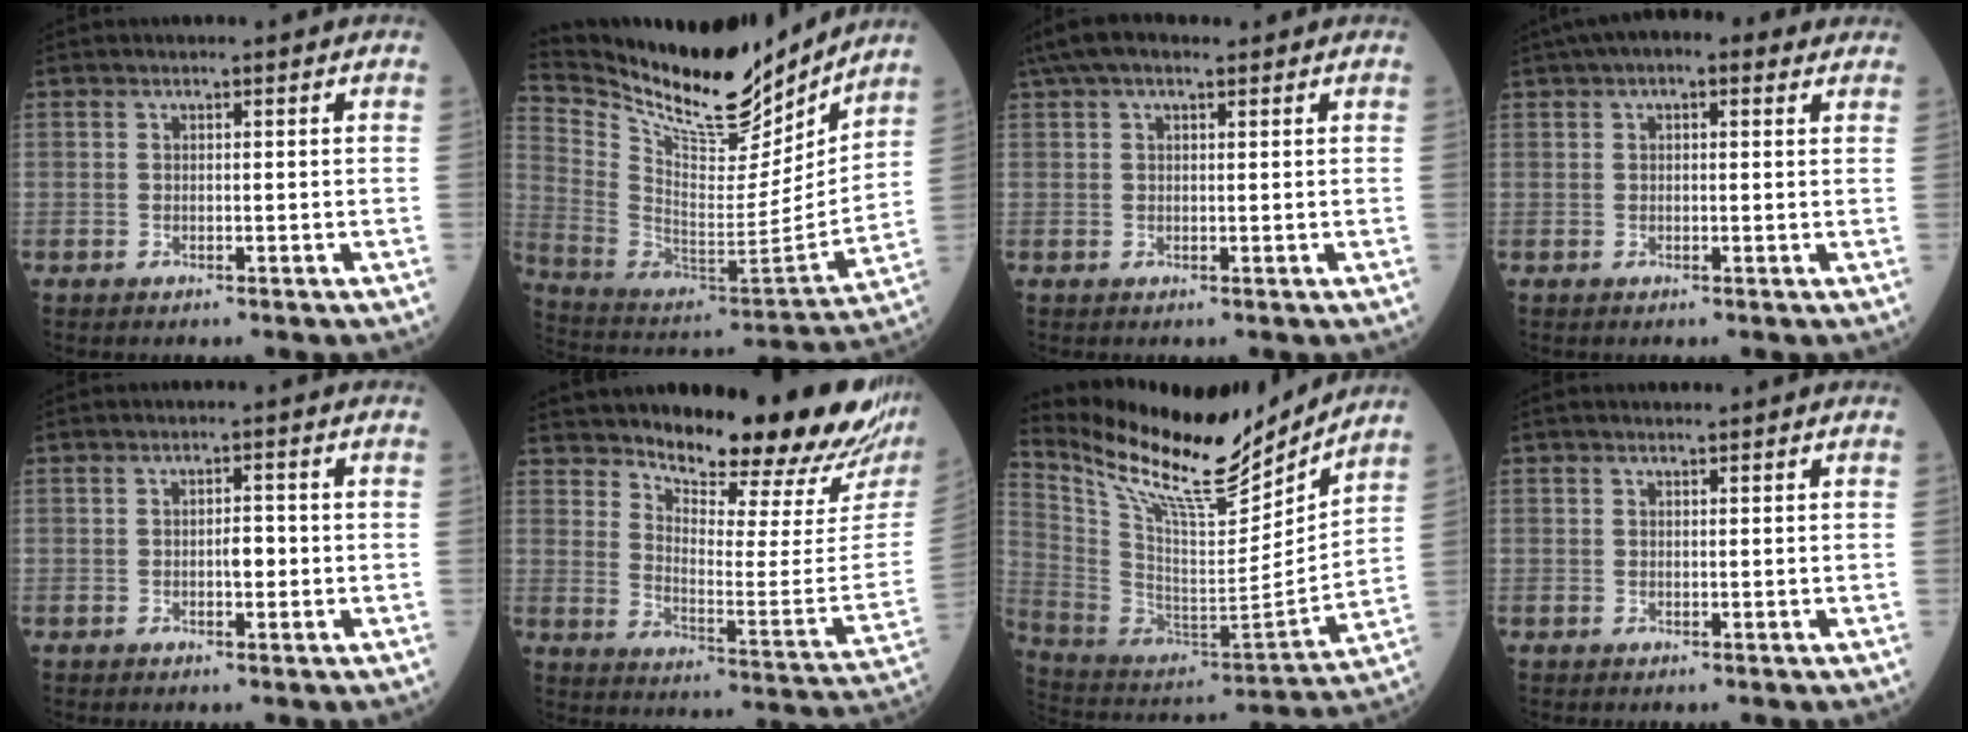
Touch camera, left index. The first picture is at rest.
{"total": 21.1, "force": [18.5, 5.5, 8.7], "torque": [-0.170, -0.040, 0.311]}
{"total": 6.5, "force": [4.4, 2.3, 4.1], "torque": [-0.082, 0.039, 0.078]}
{"total": 7.7, "force": [4.9, 2.9, 5.1], "torque": [-0.076, 0.041, 0.070]}
{"total": 2.1, "force": [-0.6, 0.8, 1.9], "torque": [-0.025, 0.000, -0.011]}
{"total": 22.1, "force": [19.9, 1.6, 9.4], "torque": [-0.141, -0.102, 0.257]}
{"total": 21.1, "force": [18.2, 3.4, 10.0], "torque": [-0.196, -0.034, 0.313]}
{"total": 0.8, "force": [0.6, 0.2, 0.4], "torque": [-0.010, 0.007, 0.008]}